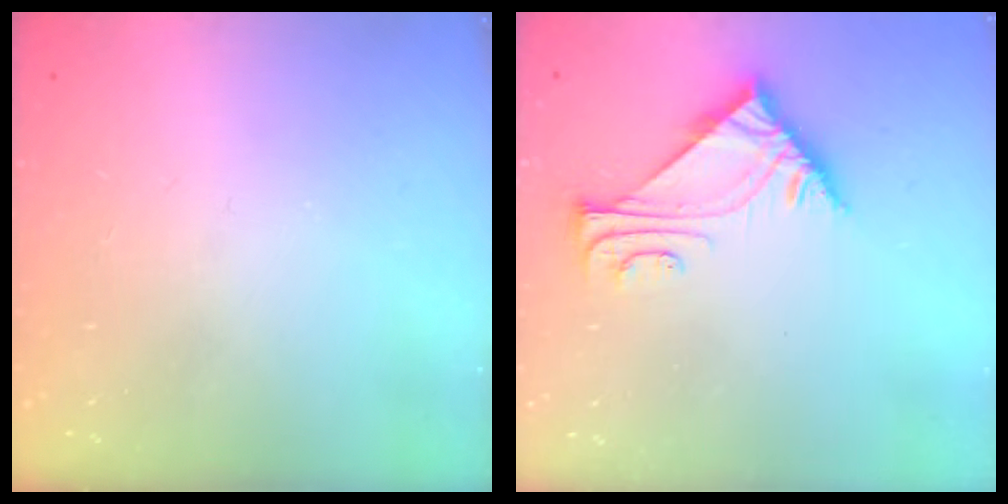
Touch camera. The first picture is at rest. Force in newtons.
{"total": 6.1, "press": 6.1, "slide": 0.3}